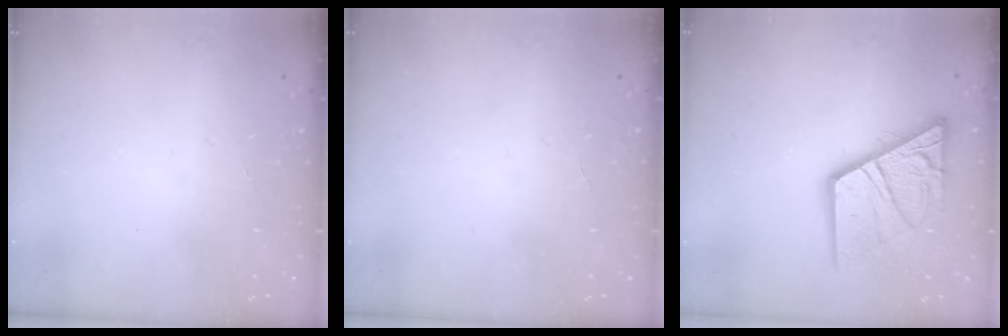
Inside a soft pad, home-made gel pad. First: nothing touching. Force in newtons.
{"total": 0.0}
{"total": 18.8, "press": 18.7, "slide": 2.0}